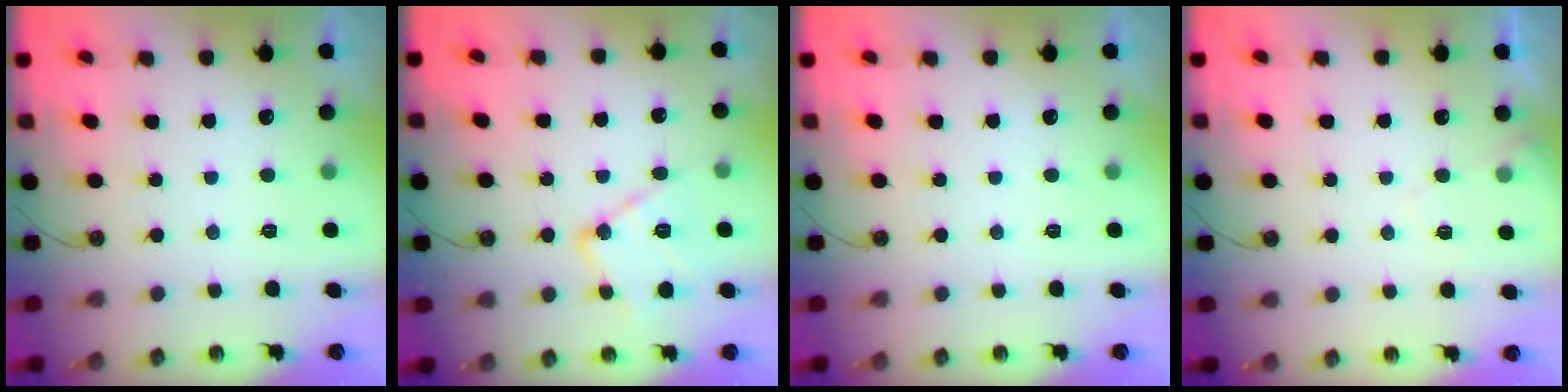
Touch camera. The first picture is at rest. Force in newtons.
{"total": 12.1, "press": 12.1, "slide": 0.8}
{"total": 0.0}
{"total": 5.1, "press": 5.1, "slide": 0.7}